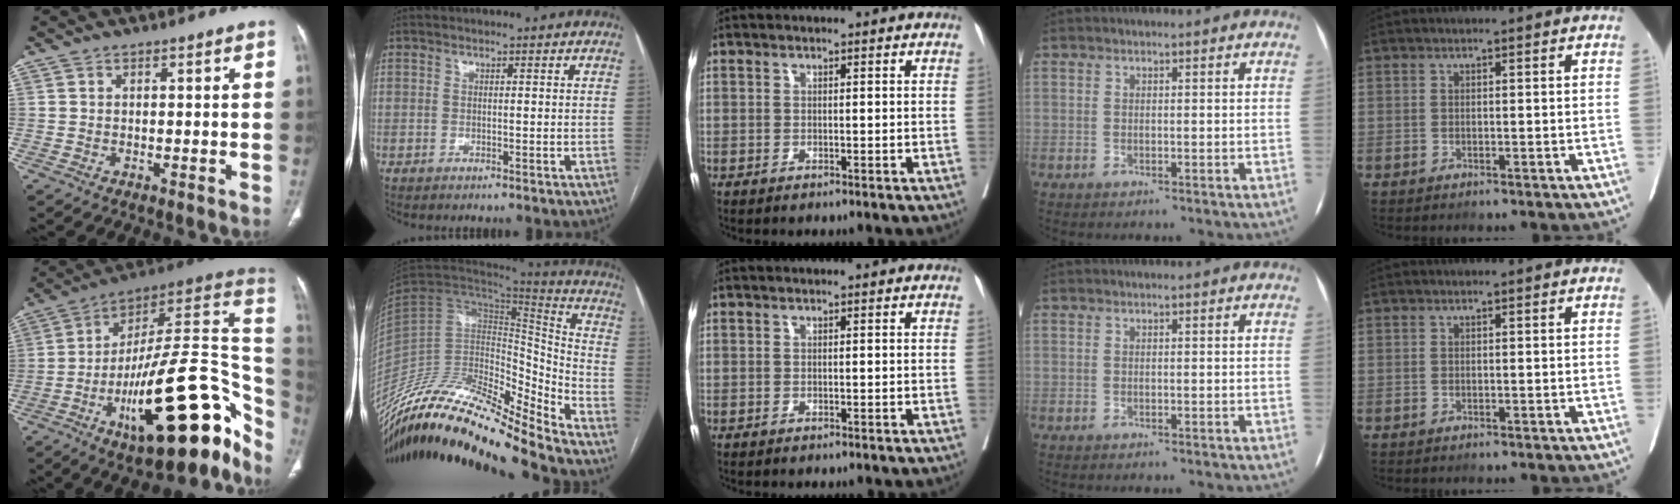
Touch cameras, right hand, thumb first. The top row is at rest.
{"thumb": {"total": 34.0, "force": [-13.4, 11.8, 28.9], "torque": [-0.323, 0.075, -0.201]}, "index": {"total": 24.3, "force": [-21.6, 2.2, 11.0], "torque": [-0.210, 0.004, -0.376]}}